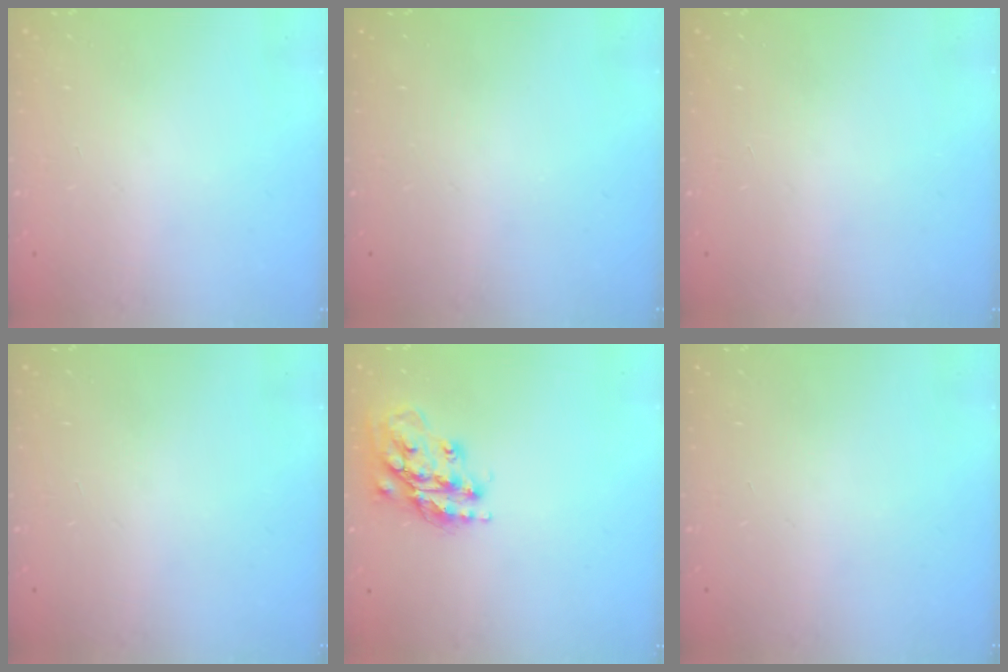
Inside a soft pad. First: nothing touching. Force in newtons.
{"total": 0.0}
{"total": 0.0}
{"total": 0.0}
{"total": 16.1, "press": 16.0, "slide": 1.3}
{"total": 0.0}